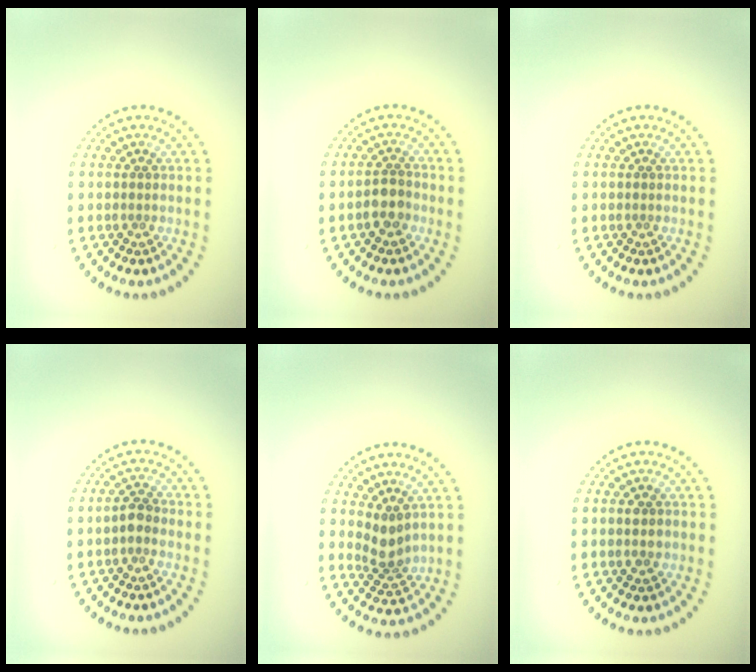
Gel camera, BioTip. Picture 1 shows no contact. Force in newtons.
{"total": 2.1, "press": 1.9, "slide": 0.8}
{"total": 0.0}
{"total": 1.3, "press": 1.3, "slide": 0.5}
{"total": 2.4, "press": 1.8, "slide": 1.6}
{"total": 1.6, "press": 1.6, "slide": 0.1}